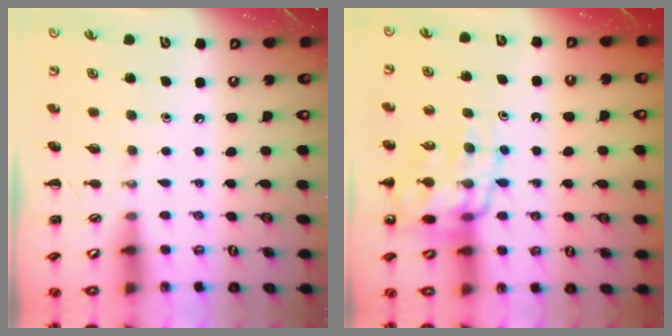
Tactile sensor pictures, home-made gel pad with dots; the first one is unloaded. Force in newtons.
{"total": 17.8, "press": 17.4, "slide": 3.5}